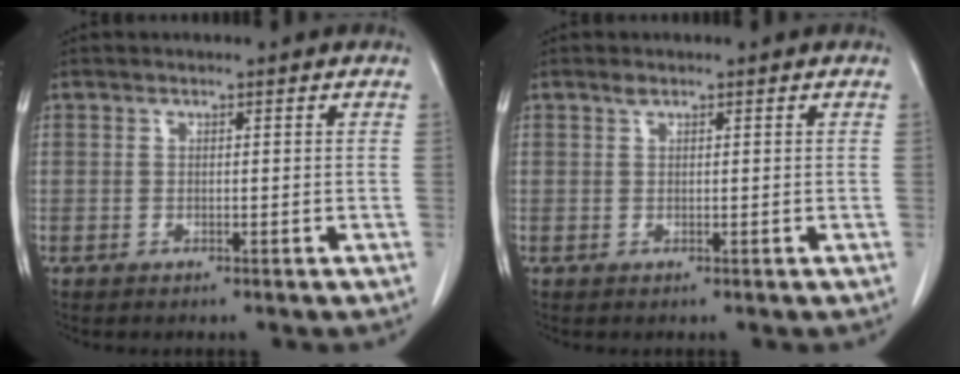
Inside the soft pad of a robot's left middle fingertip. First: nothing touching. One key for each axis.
{"total": 0.7, "fx": 0.5, "fy": 0.2, "fz": 0.4, "tx": -0.011, "ty": 0.000, "tz": 0.010}